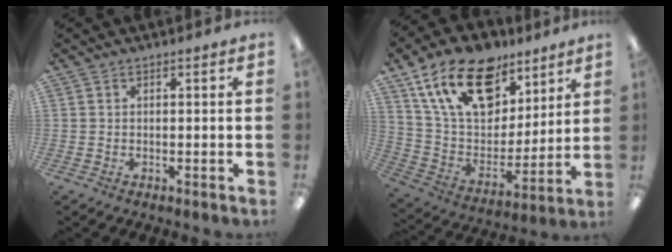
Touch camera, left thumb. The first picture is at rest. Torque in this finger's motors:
{"motor_torque": [0.76, 1.18, 1.38, -1.38, 0.15]}